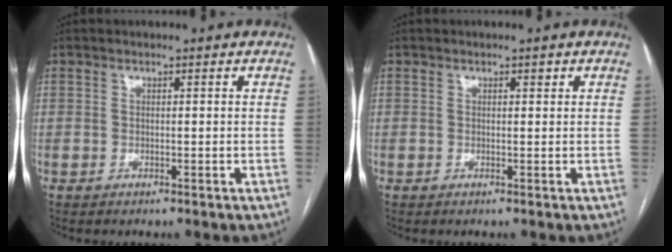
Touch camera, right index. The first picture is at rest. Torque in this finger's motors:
{"motor_torque": [0.03, 0.02, -0.02, 0.00]}